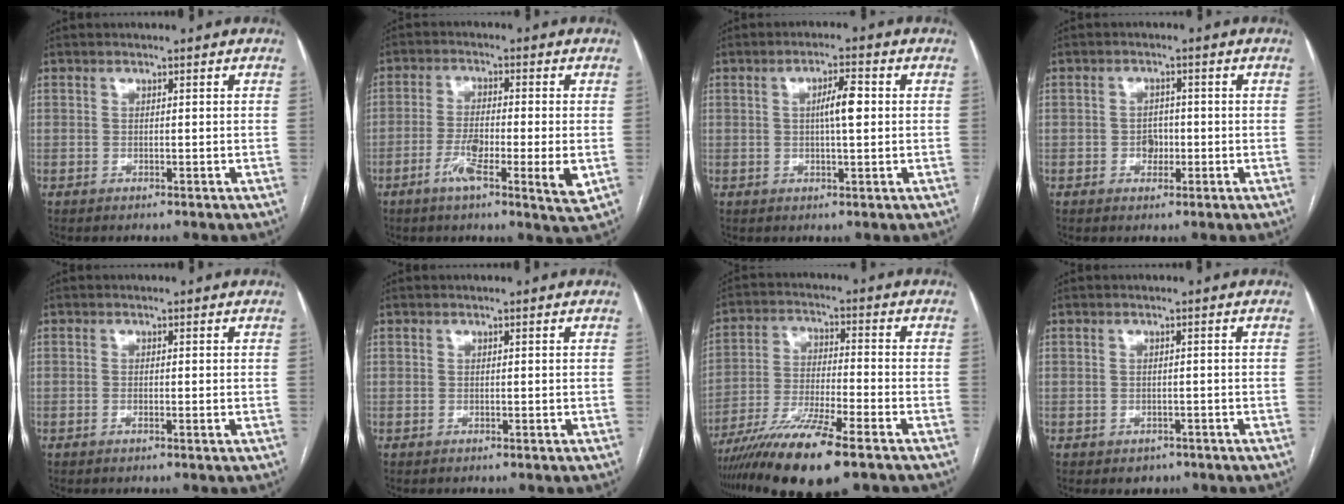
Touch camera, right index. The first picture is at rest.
{"total": 8.7, "force": [-2.8, 0.9, 8.1], "torque": [-0.132, -0.010, -0.051]}
{"total": 4.5, "force": [0.5, 0.7, 4.4], "torque": [-0.076, 0.007, 0.007]}
{"total": 2.5, "force": [-0.6, 1.9, 1.4], "torque": [-0.014, 0.007, -0.007]}
{"total": 1.0, "force": [-0.4, 0.1, 1.0], "torque": [-0.017, -0.001, -0.005]}
{"total": 0.0}
{"total": 14.1, "force": [-9.7, 1.1, 10.2], "torque": [-0.199, -0.037, -0.173]}
{"total": 2.2, "force": [-1.3, 1.6, 0.6], "torque": [-0.005, 0.004, -0.010]}